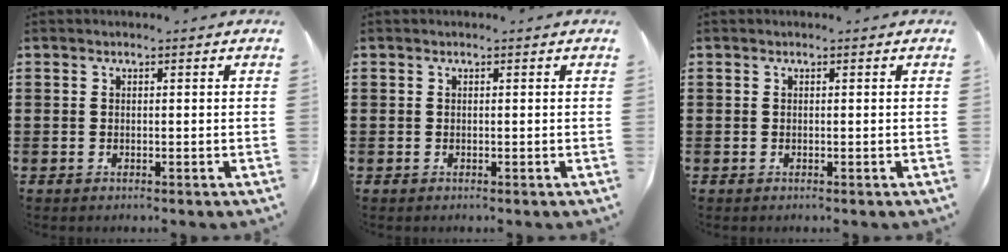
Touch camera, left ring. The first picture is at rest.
{"total": 0.0}
{"total": 0.0}